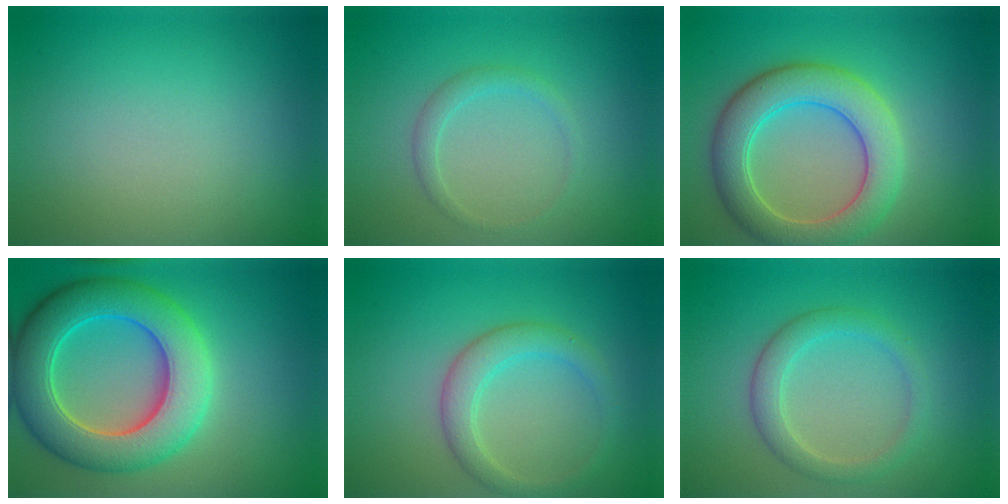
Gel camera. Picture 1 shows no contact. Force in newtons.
{"total": 1.5, "press": 1.5, "slide": 0.1}
{"total": 6.9, "press": 6.9, "slide": 0.8}
{"total": 9.5, "press": 9.5, "slide": 0.5}
{"total": 3.0, "press": 3.0, "slide": 0.1}
{"total": 2.9, "press": 2.9, "slide": 0.2}